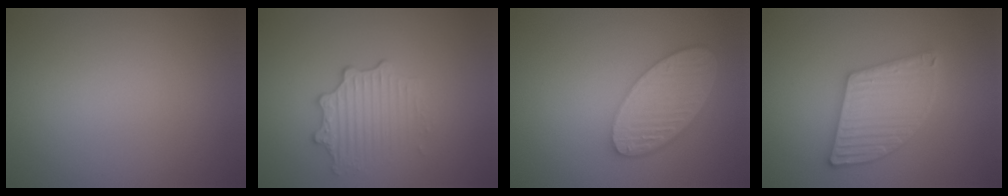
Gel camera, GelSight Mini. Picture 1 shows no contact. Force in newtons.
{"total": 3.0, "press": 2.7, "slide": 1.1}
{"total": 5.6, "press": 4.5, "slide": 3.3}
{"total": 5.4, "press": 5.4, "slide": 0.6}